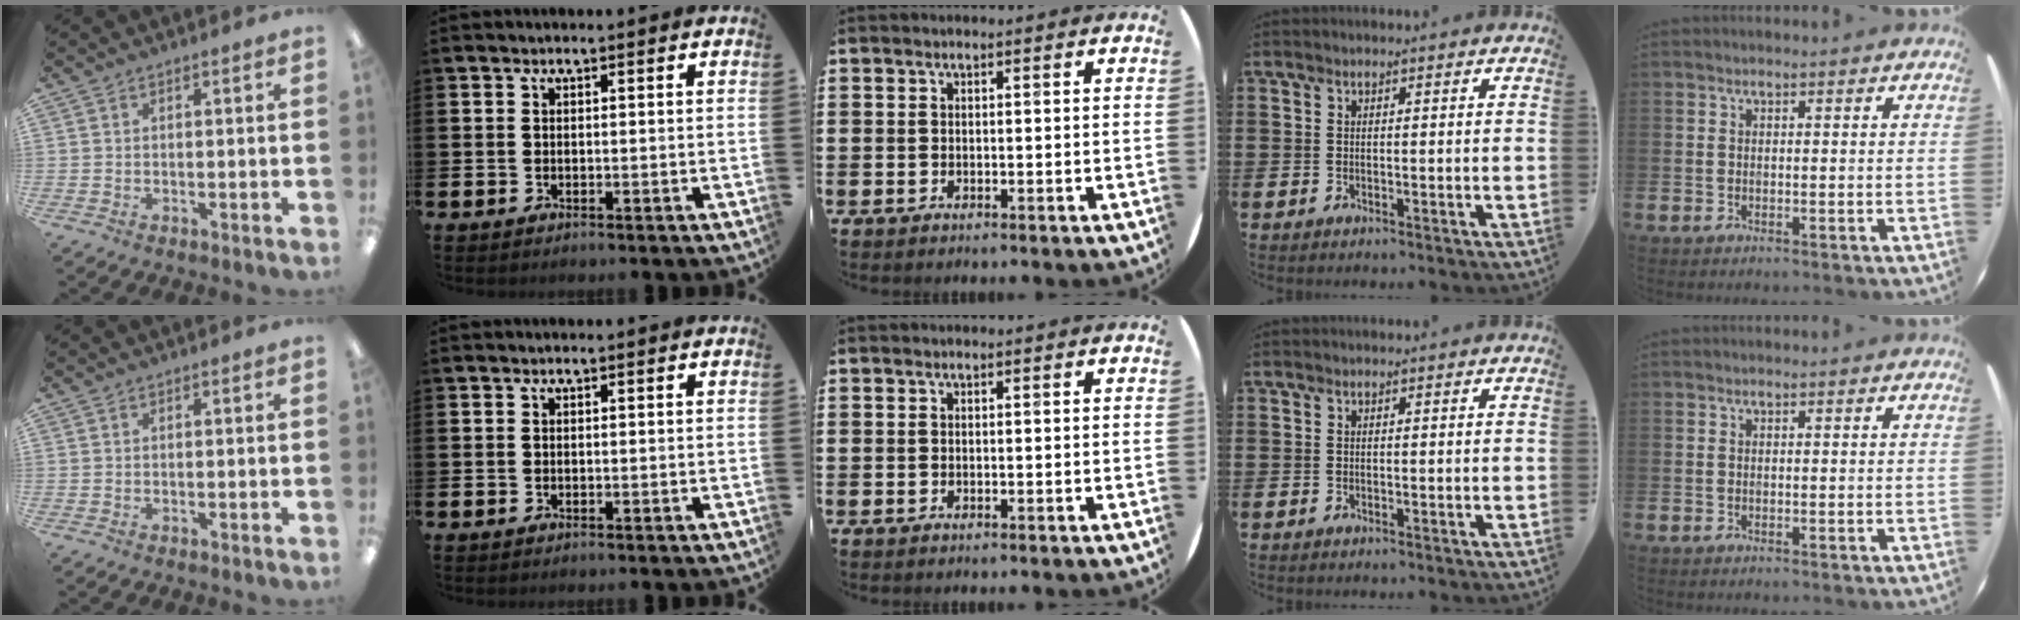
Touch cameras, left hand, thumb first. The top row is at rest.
{}